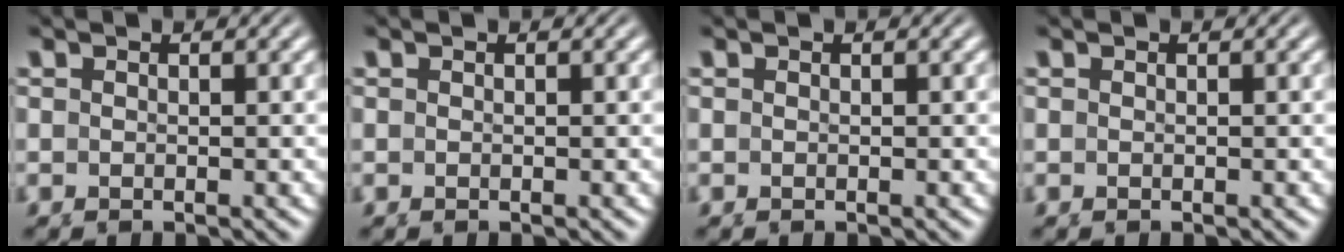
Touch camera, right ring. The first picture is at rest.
{"total": 1.5, "force": [-0.3, -1.4, -0.5], "torque": [0.016, -0.011, 0.006]}
{"total": 0.0}
{"total": 0.0}